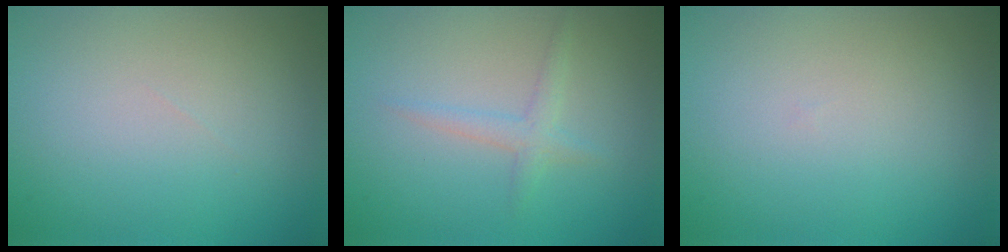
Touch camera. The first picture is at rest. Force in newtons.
{"total": 1.6, "press": 1.6, "slide": 0.0}
{"total": 0.0}